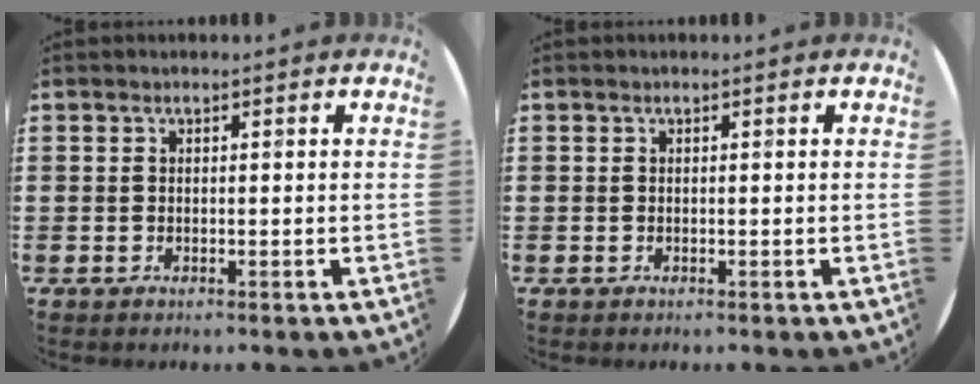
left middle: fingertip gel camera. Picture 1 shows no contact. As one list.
[{"total": 0.0}]